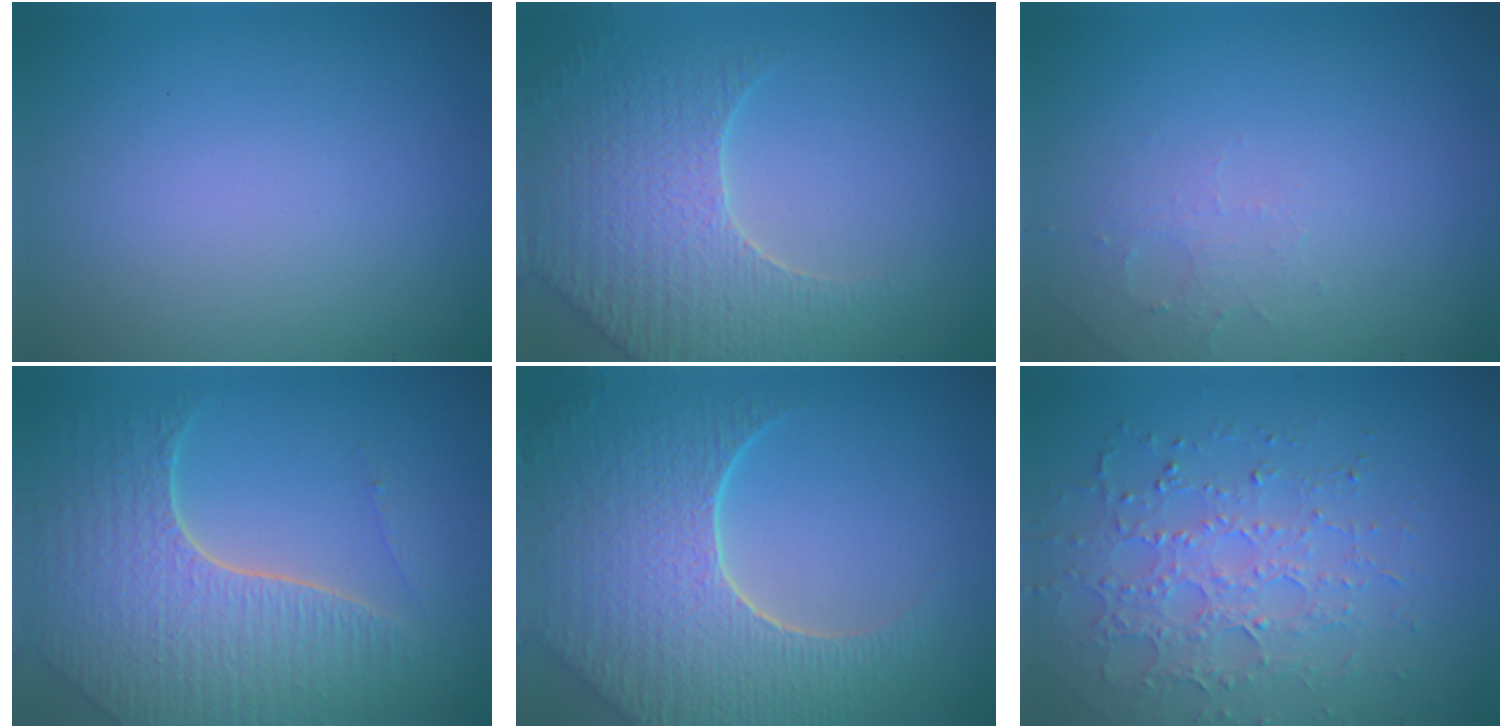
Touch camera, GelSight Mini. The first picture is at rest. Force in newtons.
{"total": 4.9, "press": 4.7, "slide": 1.1}
{"total": 1.6, "press": 1.5, "slide": 0.4}
{"total": 7.1, "press": 5.2, "slide": 4.8}
{"total": 8.7, "press": 6.0, "slide": 6.3}
{"total": 4.0, "press": 3.8, "slide": 1.4}